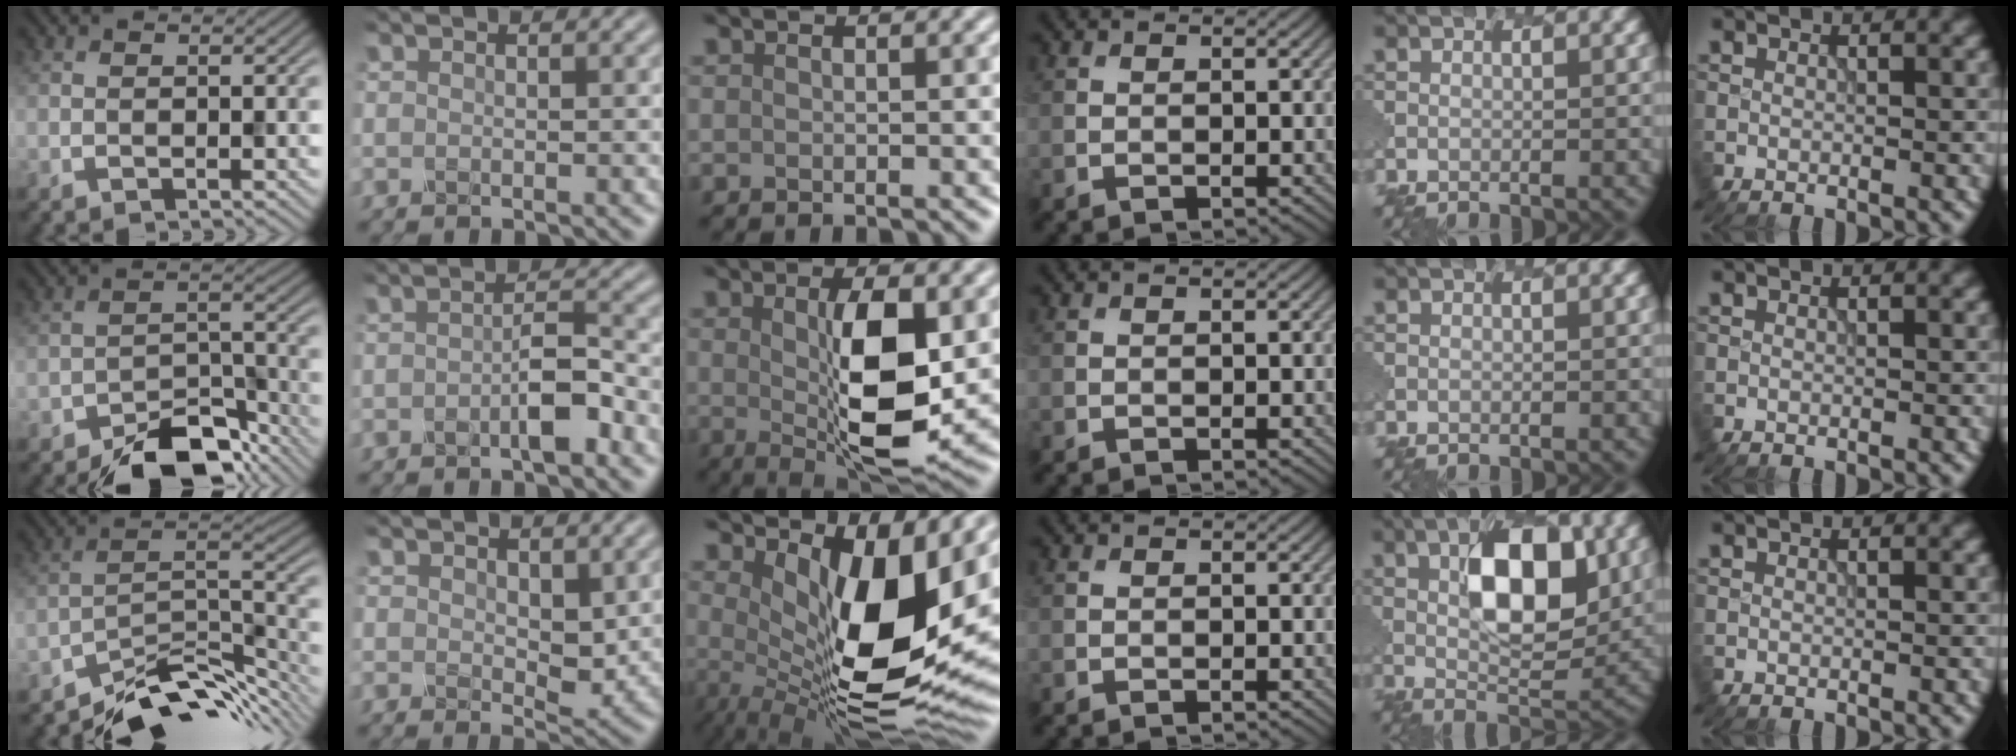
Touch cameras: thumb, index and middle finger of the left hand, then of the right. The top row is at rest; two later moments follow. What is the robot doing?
{"motion": "press", "object": "mechanical pencil"}